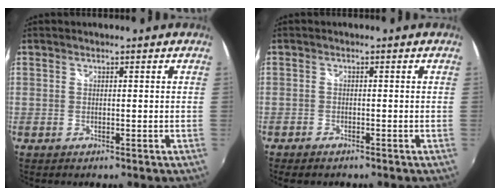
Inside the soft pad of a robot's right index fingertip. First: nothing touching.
{"total": 2.7, "force": [-2.2, 0.9, 1.2], "torque": [-0.031, -0.014, -0.041]}